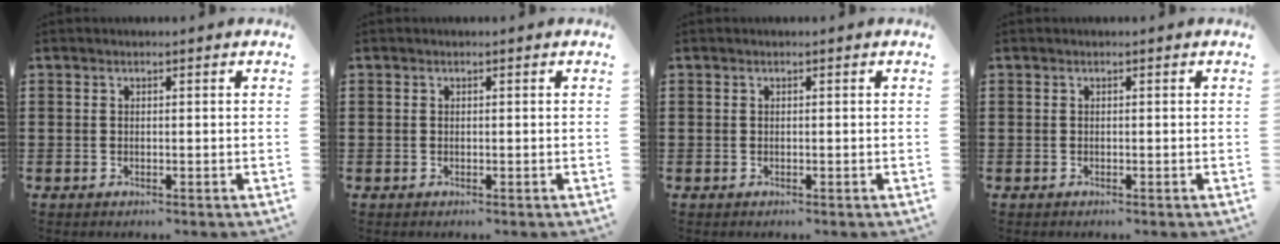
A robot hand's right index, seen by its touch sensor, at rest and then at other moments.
{"total": 0.0}
{"total": 0.0}
{"total": 0.0}